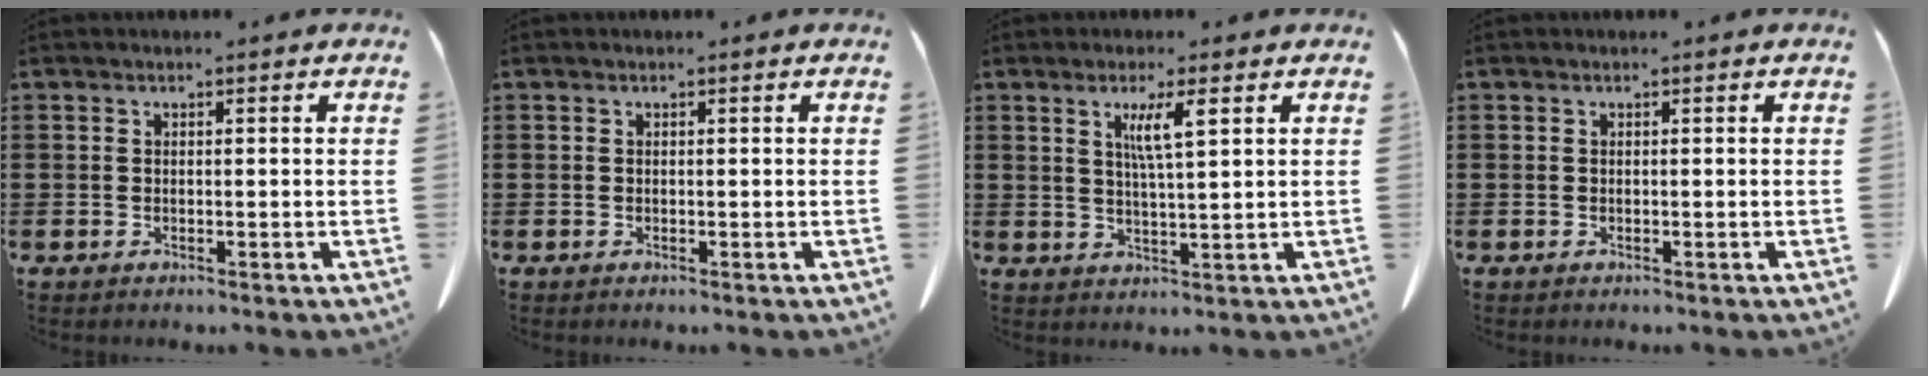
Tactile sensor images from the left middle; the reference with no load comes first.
{"total": 0.0}
{"total": 4.7, "force": [2.2, 0.3, 4.1], "torque": [-0.086, 0.001, 0.035]}
{"total": 0.0}